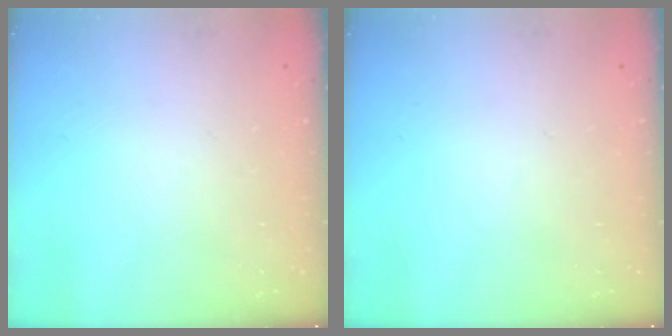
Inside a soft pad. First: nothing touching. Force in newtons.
{"total": 0.0}